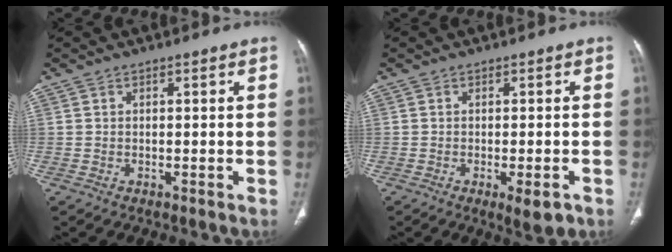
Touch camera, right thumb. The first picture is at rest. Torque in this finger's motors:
{"motor_torque": [-0.21, 0.23, -0.29, 0.01, 0.05]}